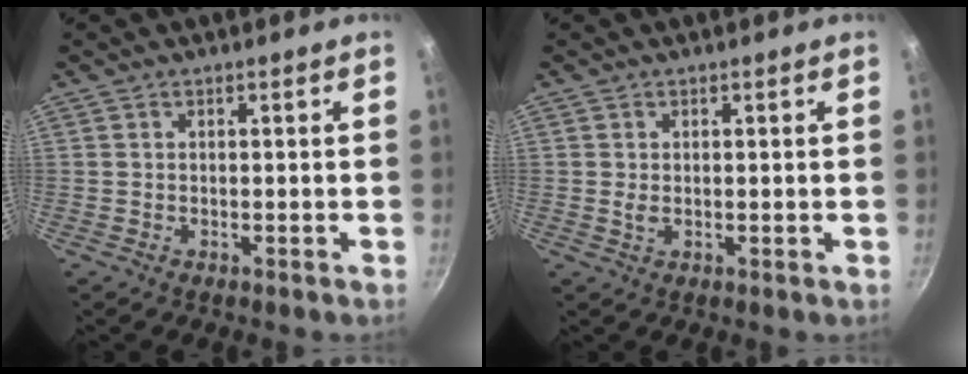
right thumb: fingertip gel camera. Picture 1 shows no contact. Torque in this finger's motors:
{"motor_torque": [1.59, 1.39, -0.21, -0.04, 0.03]}